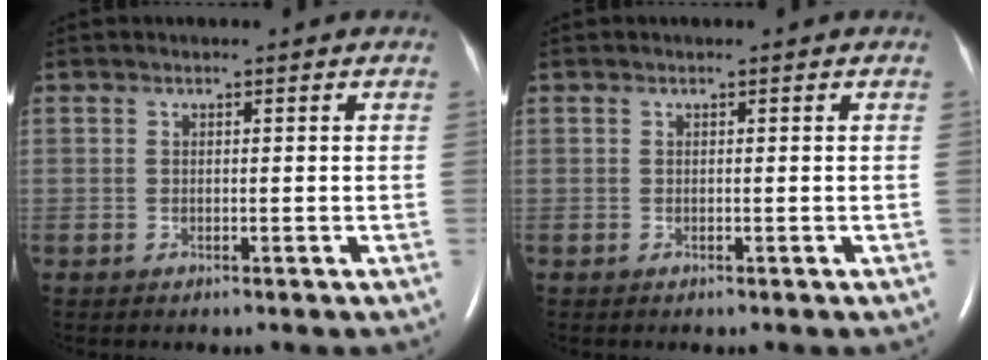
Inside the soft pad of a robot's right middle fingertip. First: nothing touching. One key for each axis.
{"total": 0.0}